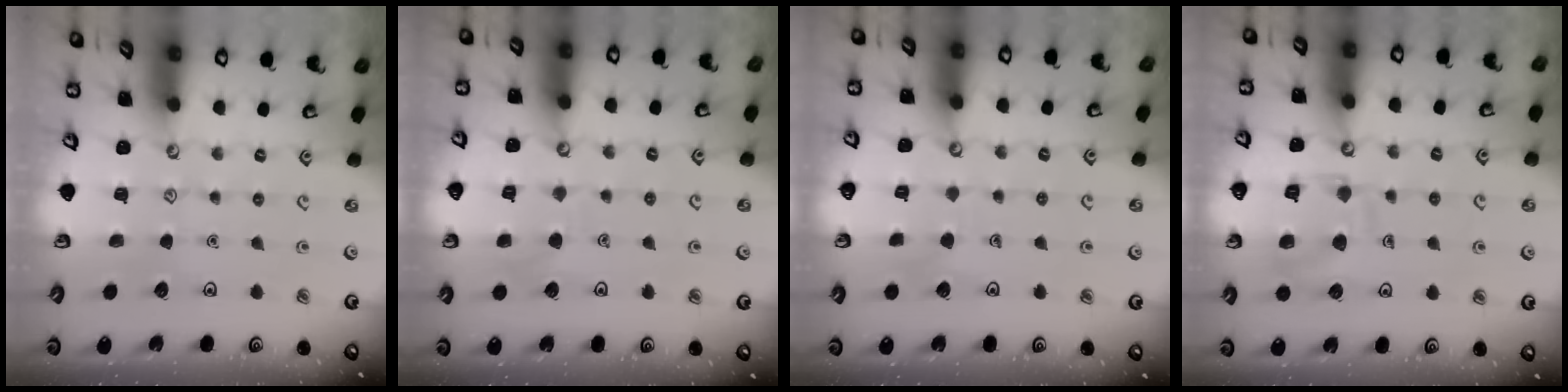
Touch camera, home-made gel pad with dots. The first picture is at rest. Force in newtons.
{"total": 6.3, "press": 6.3, "slide": 0.5}
{"total": 2.7, "press": 2.7, "slide": 0.1}
{"total": 11.4, "press": 11.3, "slide": 1.0}